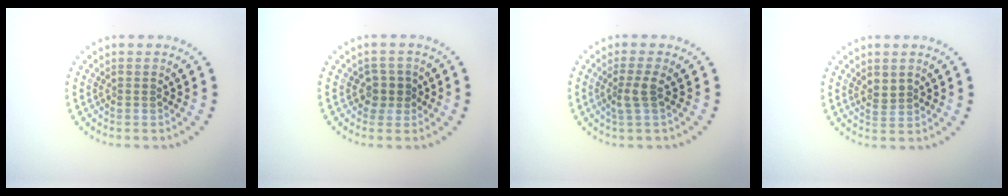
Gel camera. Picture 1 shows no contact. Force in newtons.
{"total": 1.8, "press": 1.4, "slide": 1.1}
{"total": 1.9, "press": 1.4, "slide": 1.2}
{"total": 1.2, "press": 1.2, "slide": 0.4}